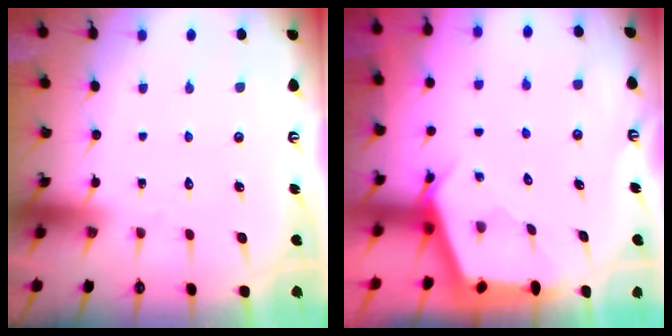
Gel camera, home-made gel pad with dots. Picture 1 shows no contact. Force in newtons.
{"total": 2.8, "press": 2.8, "slide": 0.3}